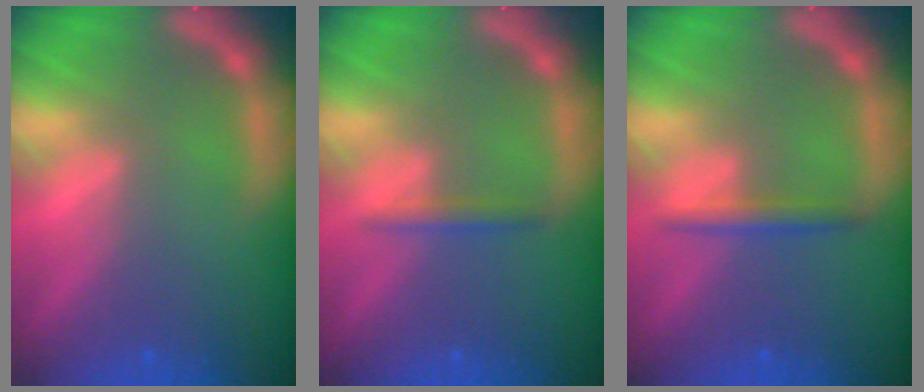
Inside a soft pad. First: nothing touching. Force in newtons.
{"total": 1.4}
{"total": 1.9}